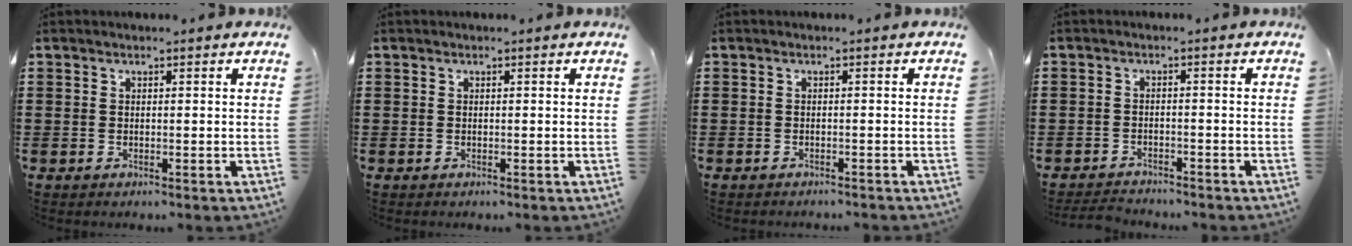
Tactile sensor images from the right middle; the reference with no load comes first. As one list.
[{"total": 0.0}, {"total": 0.7, "force": [-0.7, 0.0, 0.0], "torque": [-0.002, 0.000, -0.015]}, {"total": 2.7, "force": [-2.6, 0.6, 0.0], "torque": [-0.007, -0.001, -0.057]}]